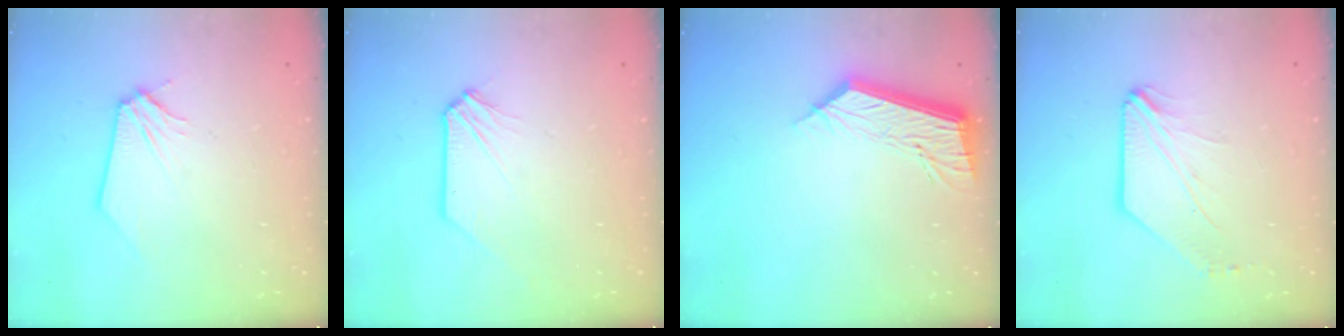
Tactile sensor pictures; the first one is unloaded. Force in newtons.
{"total": 0.5, "press": 0.5, "slide": 0.1}
{"total": 12.1, "press": 12.1, "slide": 0.4}
{"total": 2.6, "press": 2.6, "slide": 0.5}